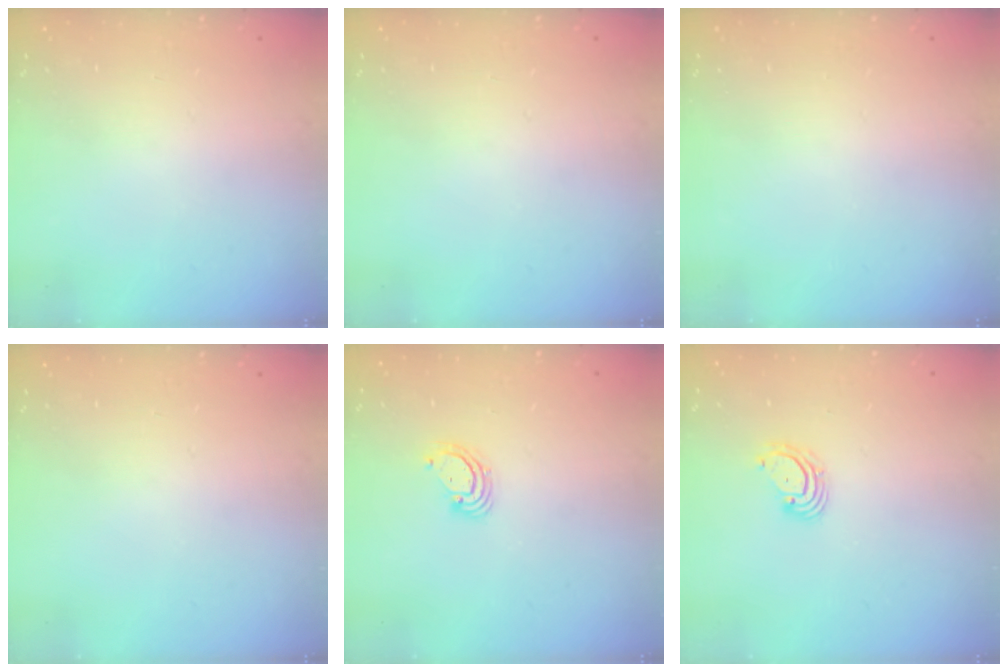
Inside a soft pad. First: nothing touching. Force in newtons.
{"total": 0.0}
{"total": 0.0}
{"total": 0.0}
{"total": 3.5, "press": 3.5, "slide": 0.2}
{"total": 3.2, "press": 3.2, "slide": 0.1}